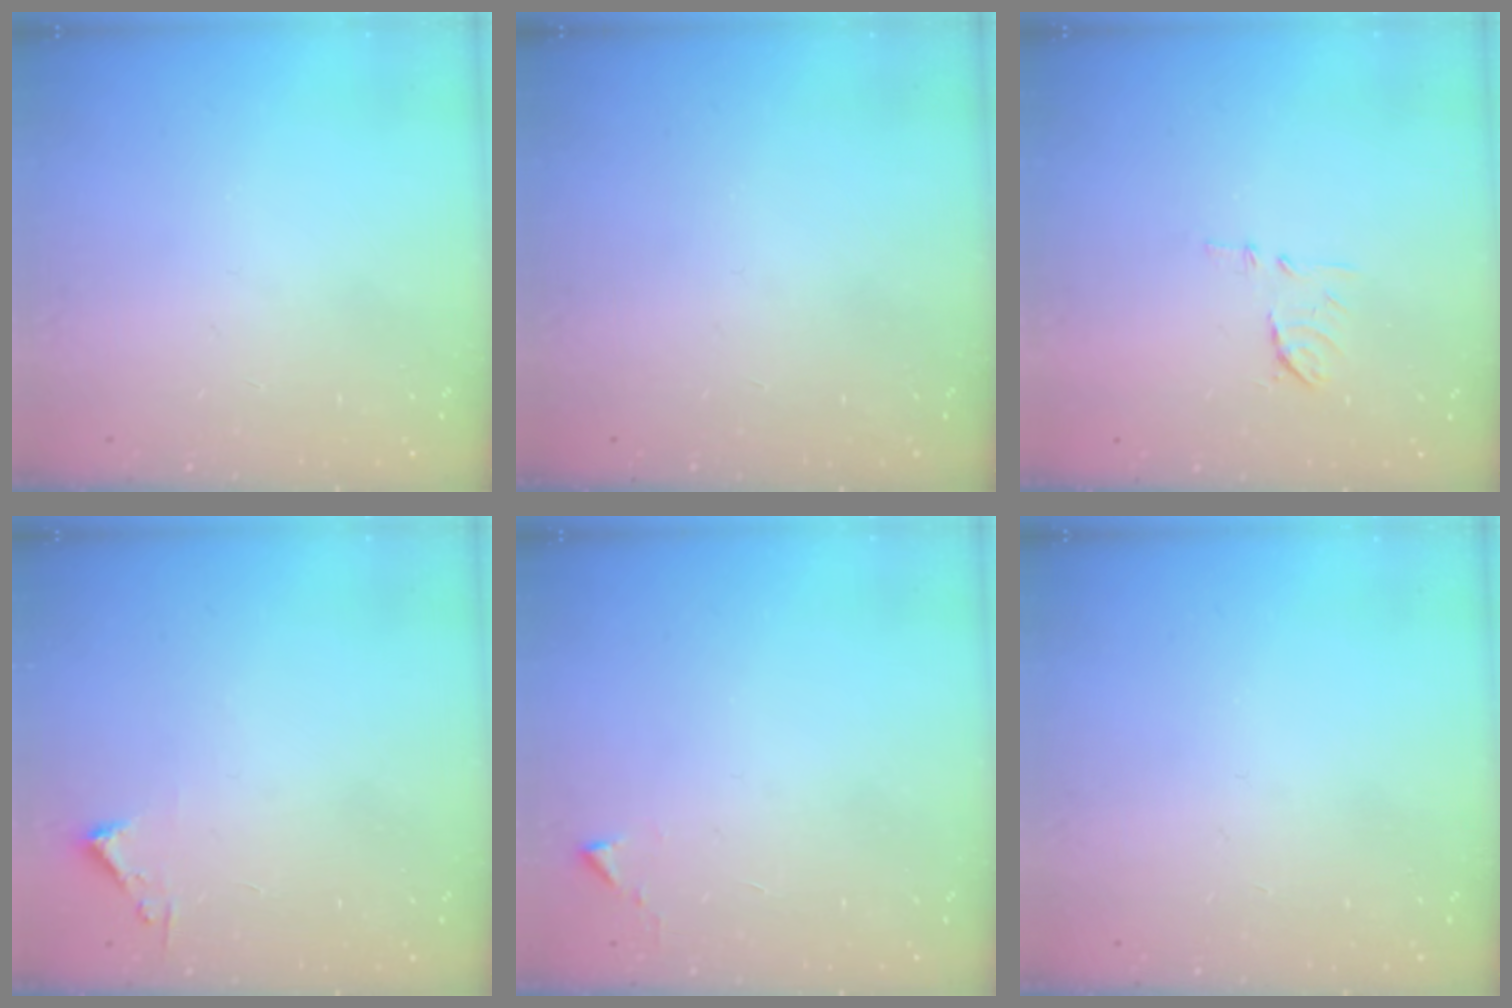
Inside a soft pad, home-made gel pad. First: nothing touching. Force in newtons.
{"total": 0.0}
{"total": 7.5, "press": 7.5, "slide": 0.8}
{"total": 2.4, "press": 2.4, "slide": 0.3}
{"total": 2.7, "press": 2.7, "slide": 0.5}
{"total": 0.0}